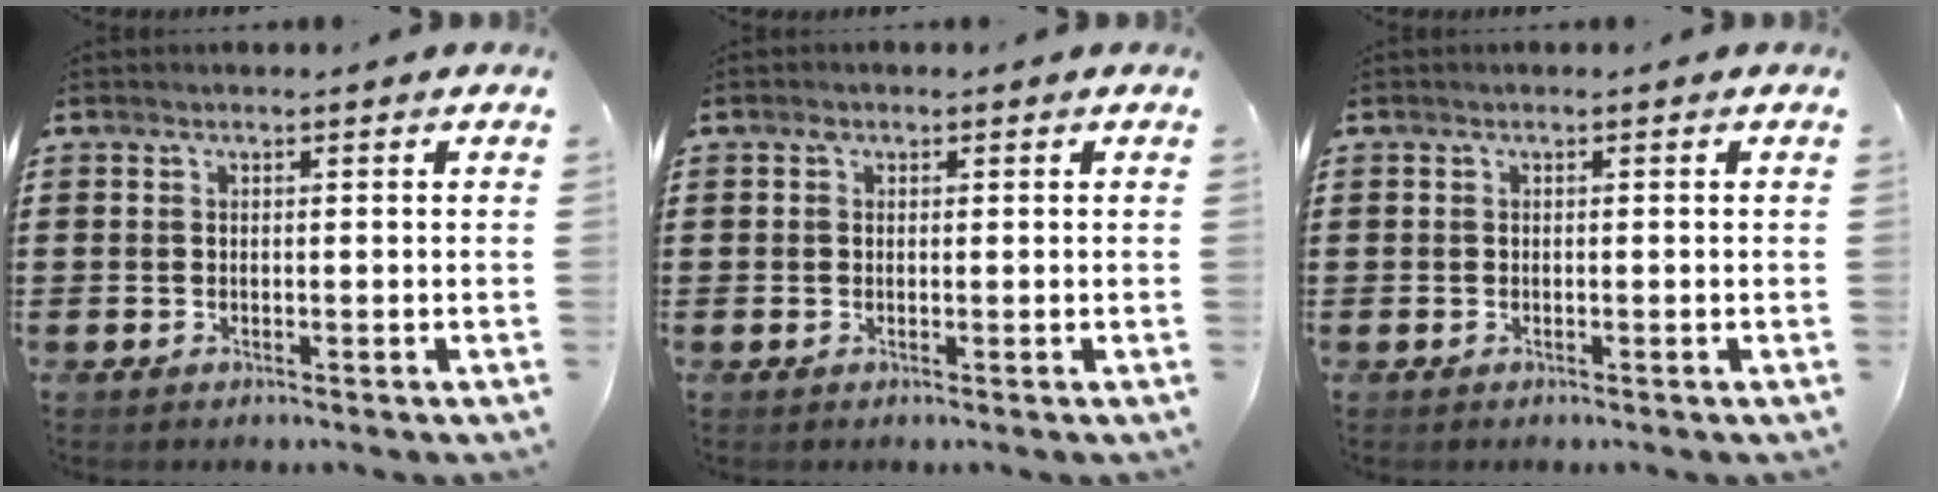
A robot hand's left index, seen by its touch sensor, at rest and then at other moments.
{"total": 0.9, "force": [0.3, 0.8, 0.3], "torque": [-0.010, 0.006, 0.004]}
{"total": 0.0}